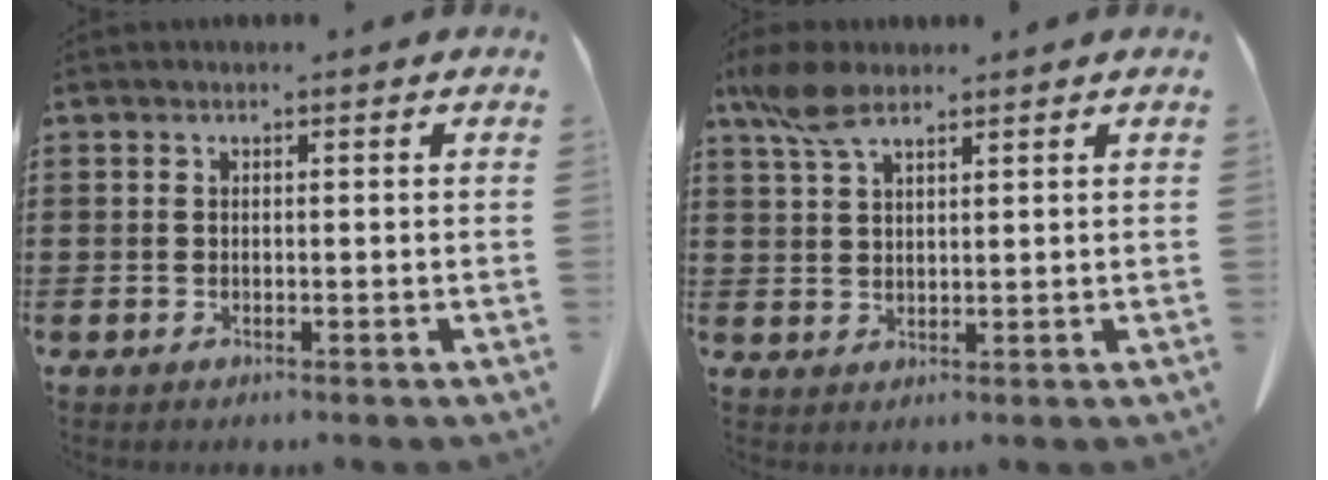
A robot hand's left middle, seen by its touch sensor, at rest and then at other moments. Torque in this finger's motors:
{"motor_torque": [1.19, 0.95, 0.12, 0.09]}